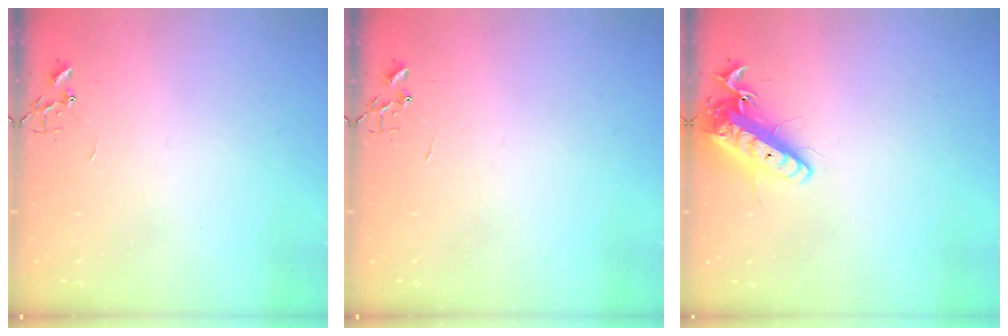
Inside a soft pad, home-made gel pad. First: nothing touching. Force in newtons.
{"total": 0.0}
{"total": 13.9, "press": 13.7, "slide": 2.5}